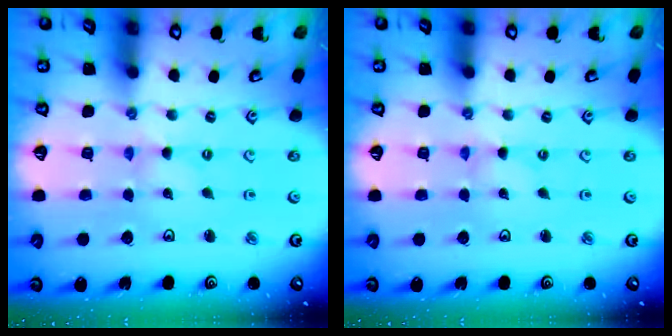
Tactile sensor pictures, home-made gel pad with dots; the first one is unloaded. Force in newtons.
{"total": 0.0}